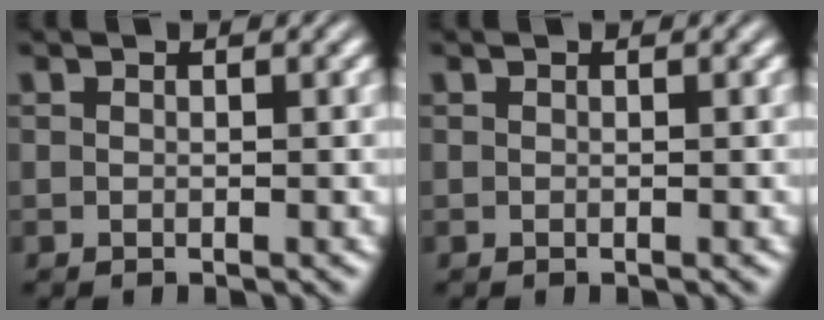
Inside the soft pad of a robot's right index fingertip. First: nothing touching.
{"total": 0.0}